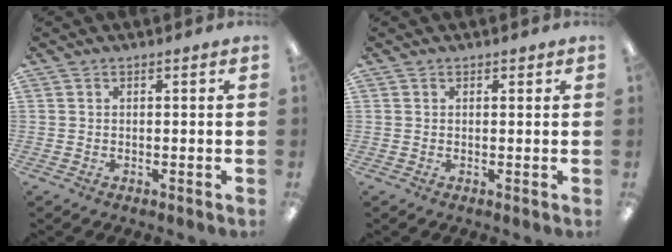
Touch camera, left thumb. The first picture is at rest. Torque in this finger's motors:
{"motor_torque": [0.16, 0.04, -0.10, -0.06, -0.07]}